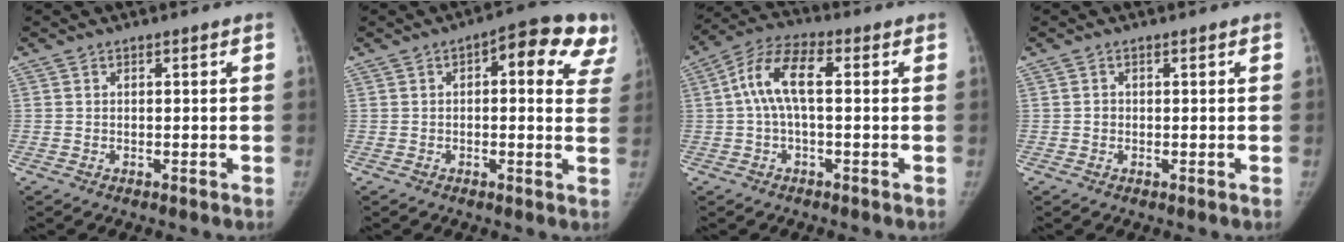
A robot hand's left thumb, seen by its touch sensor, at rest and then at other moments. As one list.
[{"total": 13.8, "force": [5.5, 5.5, 11.5], "torque": [-0.105, 0.003, 0.052]}, {"total": 9.3, "force": [0.8, 3.8, 8.4], "torque": [-0.174, 0.034, 0.008]}, {"total": 0.8, "force": [-0.1, 0.7, 0.2], "torque": [0.003, 0.003, -0.002]}]